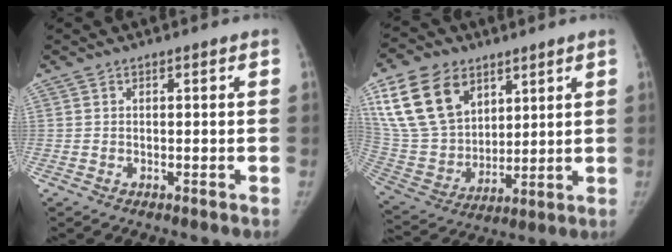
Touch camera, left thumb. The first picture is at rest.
{"total": 19.7, "force": [9.7, 13.5, 10.7], "torque": [-0.189, -0.026, 0.193]}